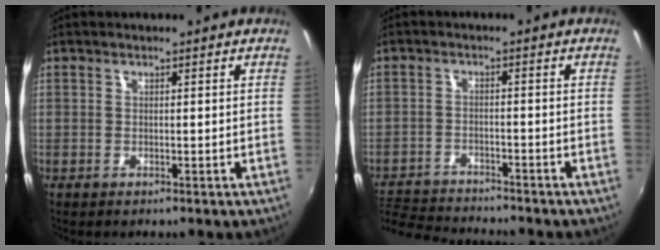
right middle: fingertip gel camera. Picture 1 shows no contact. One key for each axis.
{"total": 8.9, "fx": -8.5, "fy": 1.8, "fz": 2.0, "tx": -0.066, "ty": -0.001, "tz": -0.146}